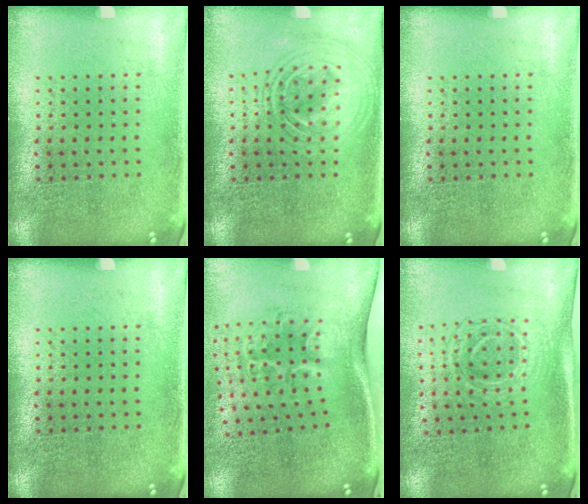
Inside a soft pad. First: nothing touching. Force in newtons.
{"total": 2.8, "press": 2.8, "slide": 0.4}
{"total": 0.0}
{"total": 0.0}
{"total": 2.2, "press": 1.3, "slide": 1.8}
{"total": 1.7, "press": 1.3, "slide": 1.0}